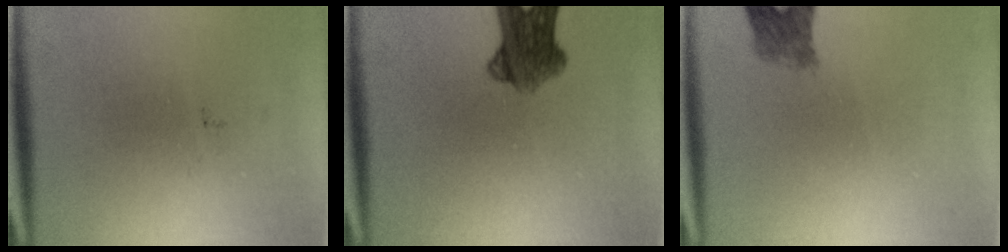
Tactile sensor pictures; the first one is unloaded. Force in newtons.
{"total": 6.8}
{"total": 2.7}